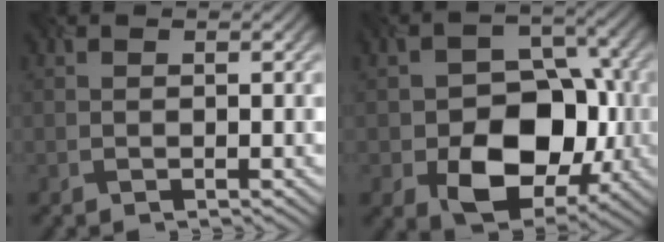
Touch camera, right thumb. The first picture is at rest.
{"total": 11.3, "force": [-3.3, 8.1, 7.1], "torque": [-0.111, -0.014, -0.051]}